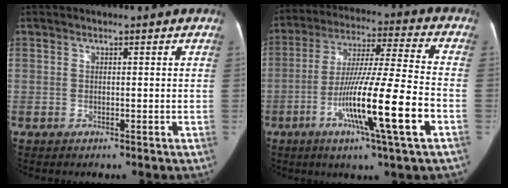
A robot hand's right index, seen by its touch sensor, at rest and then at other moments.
{"total": 16.6, "force": [-5.9, -0.6, 15.5], "torque": [-0.278, -0.015, -0.106]}